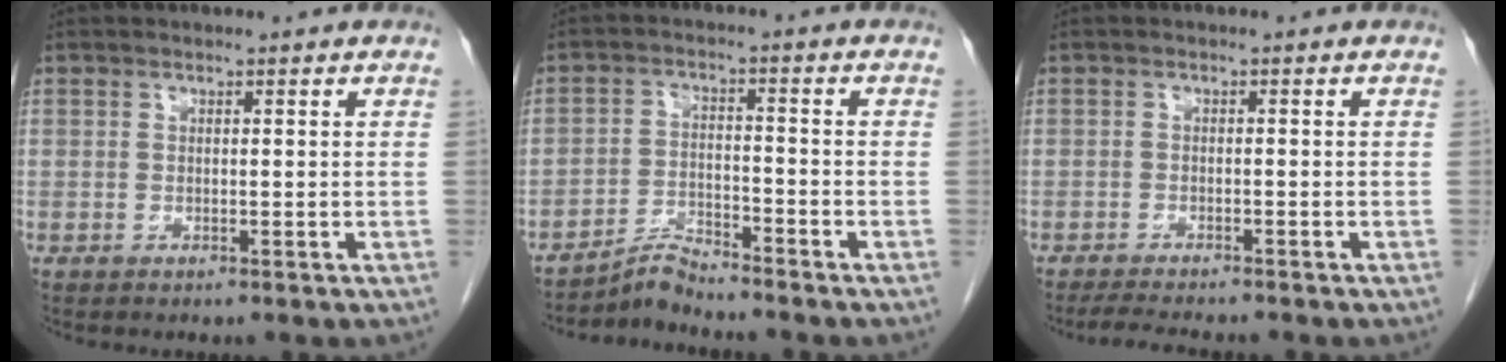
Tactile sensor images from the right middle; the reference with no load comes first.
{"total": 3.9, "force": [-3.9, -0.5, 0.0], "torque": [-0.003, -0.013, -0.071]}
{"total": 5.3, "force": [-4.7, 0.4, 2.3], "torque": [-0.033, -0.015, -0.073]}